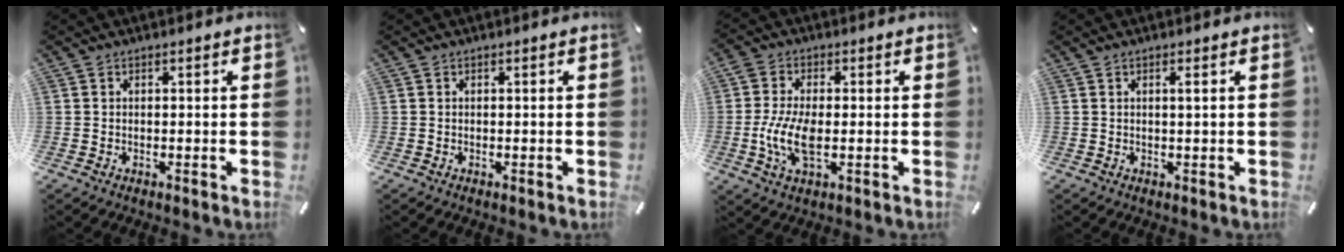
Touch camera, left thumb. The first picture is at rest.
{"total": 0.0}
{"total": 9.2, "force": [-1.0, 4.4, 8.0], "torque": [-0.180, -0.010, -0.020]}
{"total": 1.3, "force": [0.4, 0.0, 1.2], "torque": [-0.023, -0.001, 0.005]}